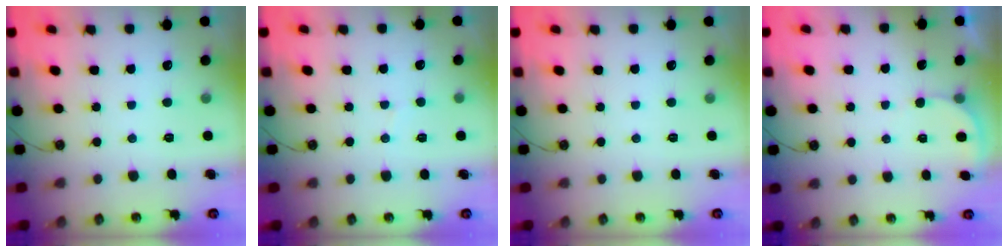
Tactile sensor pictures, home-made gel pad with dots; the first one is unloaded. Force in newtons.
{"total": 2.9, "press": 2.9, "slide": 0.2}
{"total": 0.0}
{"total": 2.5, "press": 2.5, "slide": 0.3}